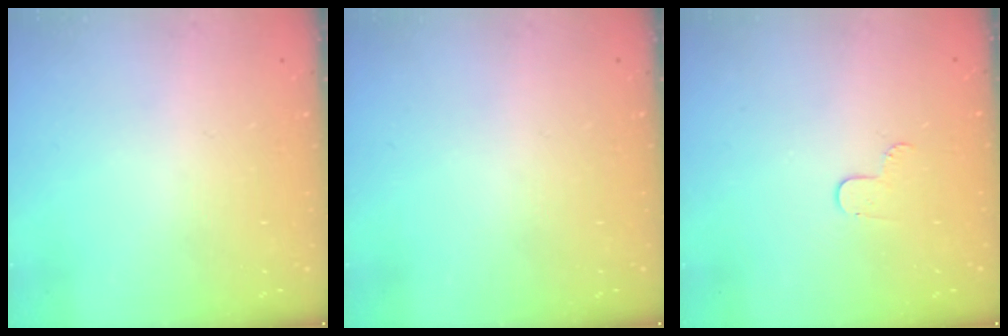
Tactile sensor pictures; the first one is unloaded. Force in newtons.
{"total": 0.0}
{"total": 3.5, "press": 3.5, "slide": 0.4}